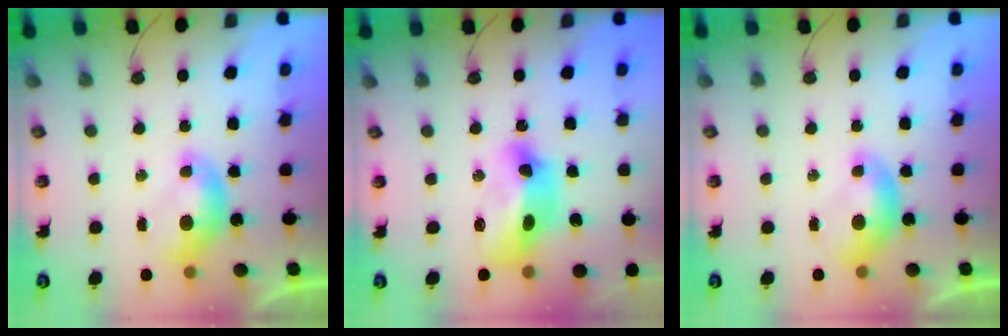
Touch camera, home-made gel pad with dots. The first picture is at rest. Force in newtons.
{"total": 11.4, "press": 11.3, "slide": 1.2}
{"total": 0.0}